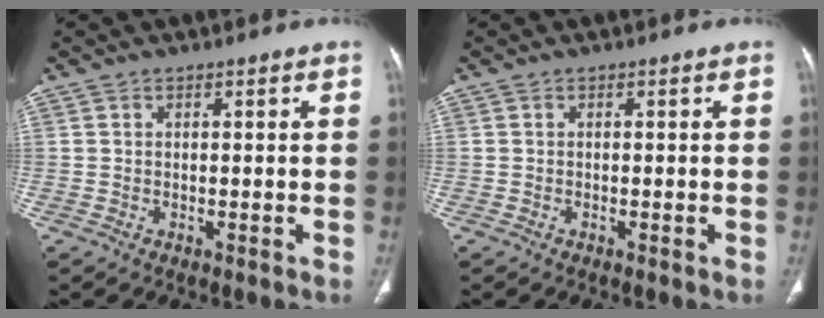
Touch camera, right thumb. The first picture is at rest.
{"total": 0.0}